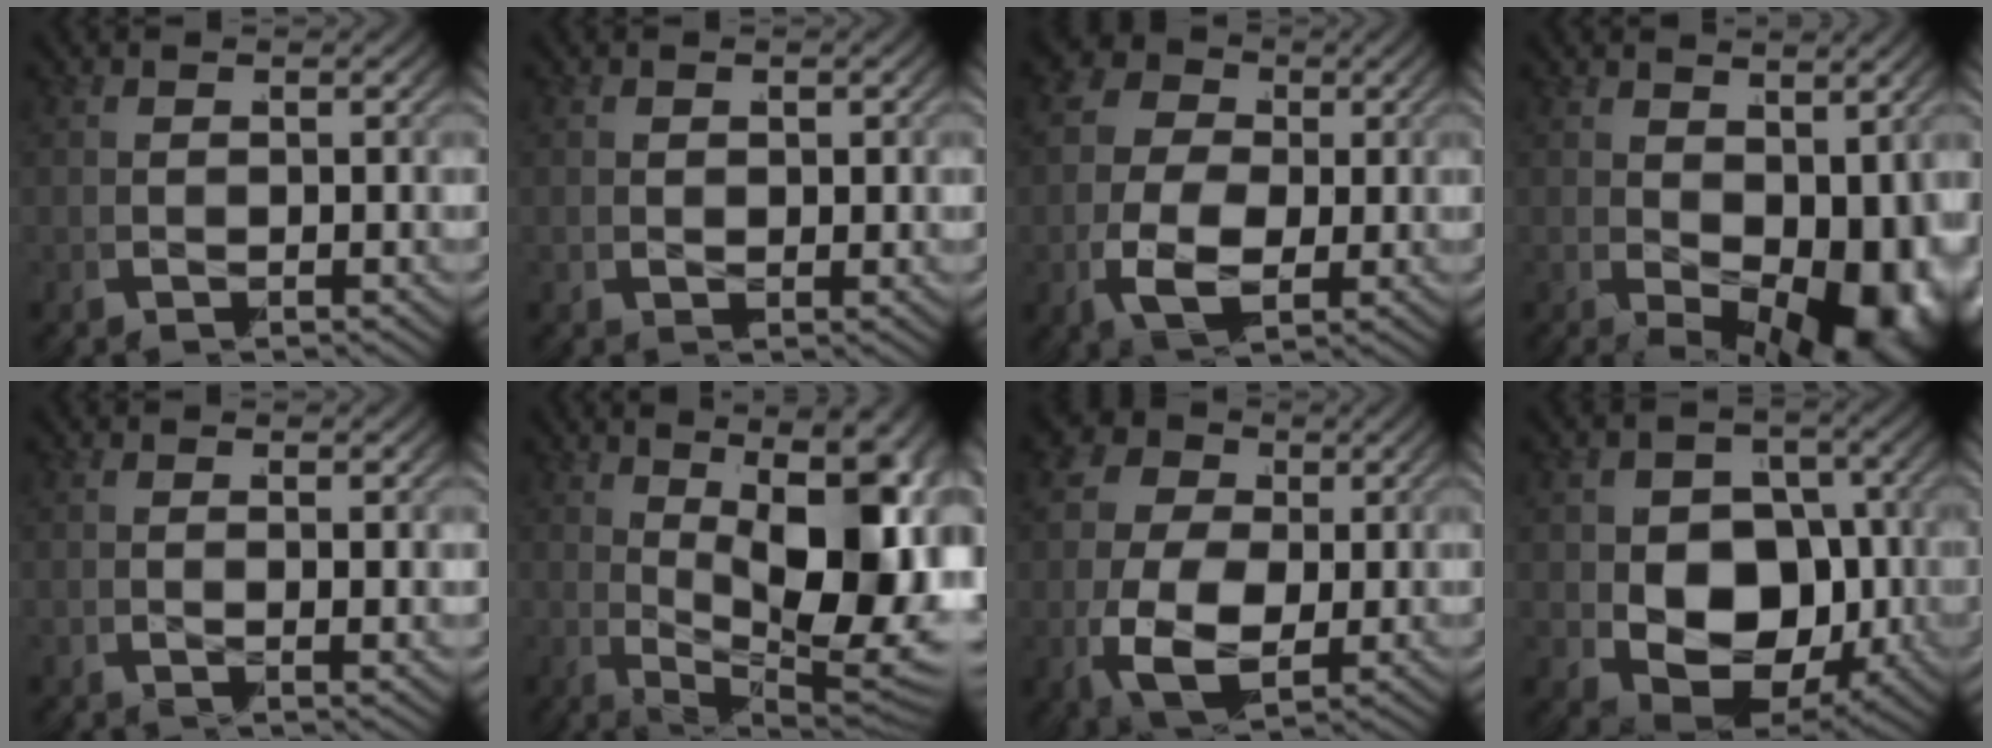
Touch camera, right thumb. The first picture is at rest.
{"total": 0.7, "force": [0.1, 0.6, 0.4], "torque": [0.001, -0.007, 0.007]}
{"total": 12.1, "force": [0.1, 9.5, 7.4], "torque": [-0.148, -0.022, -0.001]}
{"total": 12.3, "force": [-2.9, 7.1, 9.6], "torque": [-0.148, -0.043, -0.022]}
{"total": 0.6, "force": [0.1, -0.2, 0.6], "torque": [-0.005, 0.004, -0.002]}
{"total": 16.5, "force": [-1.6, 8.3, 14.1], "torque": [-0.215, -0.042, -0.003]}
{"total": 15.0, "force": [-1.1, 12.0, 9.0], "torque": [-0.200, -0.056, -0.006]}
{"total": 14.2, "force": [-1.5, 10.5, 9.4], "torque": [-0.182, -0.053, -0.003]}